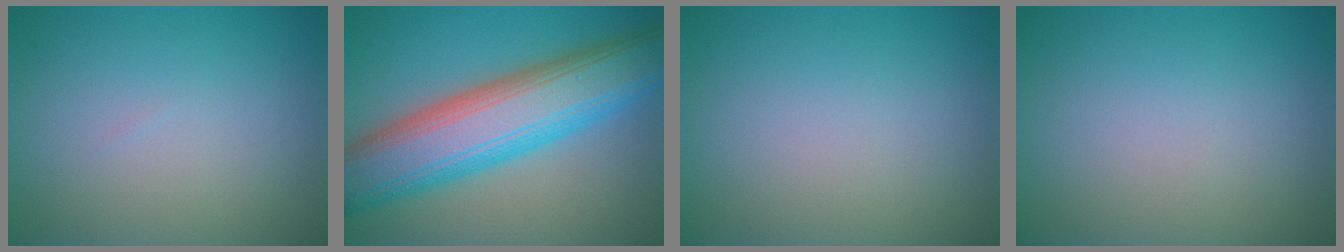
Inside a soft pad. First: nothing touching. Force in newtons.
{"total": 11.5, "press": 11.5, "slide": 0.3}
{"total": 0.0}
{"total": 0.0}